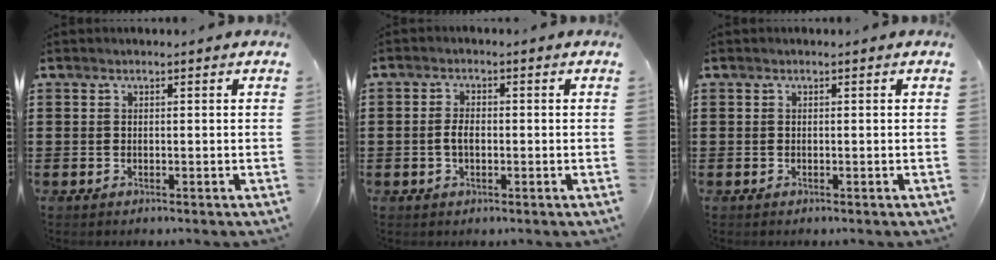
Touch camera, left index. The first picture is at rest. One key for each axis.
{"total": 2.6, "fx": -0.3, "fy": 1.4, "fz": 2.2, "tx": -0.051, "ty": 0.001, "tz": -0.009}
{"total": 0.0}